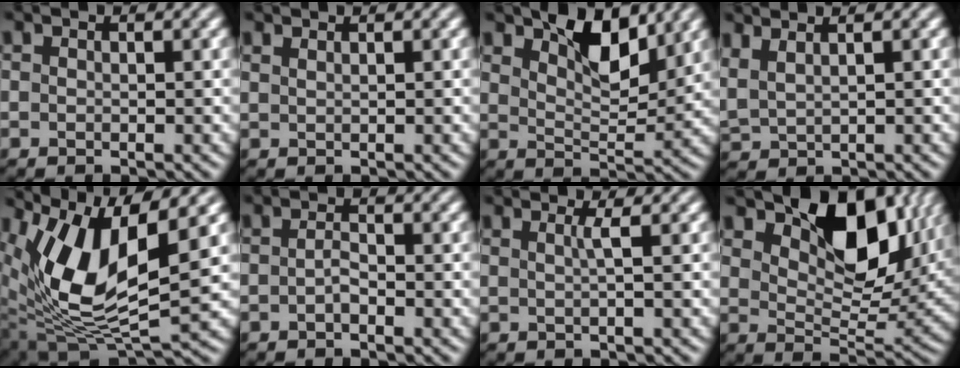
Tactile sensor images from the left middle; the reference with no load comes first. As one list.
[{"total": 1.2, "force": [1.0, 0.4, 0.5], "torque": [-0.005, 0.001, 0.010]}, {"total": 6.0, "force": [4.2, 2.2, 3.7], "torque": [-0.060, 0.004, 0.068]}, {"total": 2.9, "force": [2.3, 1.0, 1.4], "torque": [-0.035, 0.019, 0.040]}, {"total": 10.0, "force": [3.6, 4.0, 8.4], "torque": [-0.172, -0.008, 0.072]}, {"total": 0.9, "force": [-0.4, 0.3, 0.7], "torque": [-0.016, 0.007, -0.011]}, {"total": 1.2, "force": [0.5, 0.2, 1.0], "torque": [-0.013, 0.010, 0.005]}, {"total": 8.9, "force": [5.0, 4.3, 6.0], "torque": [-0.089, 0.000, 0.081]}]